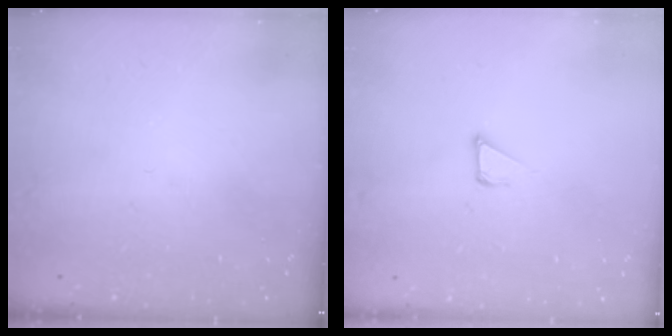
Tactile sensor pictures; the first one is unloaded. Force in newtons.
{"total": 2.8, "press": 2.8, "slide": 0.1}